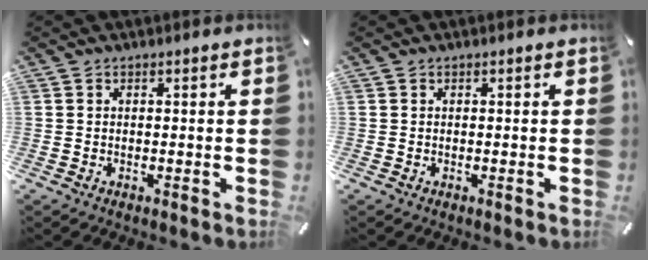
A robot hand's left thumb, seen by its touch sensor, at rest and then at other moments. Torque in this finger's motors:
{"motor_torque": [0.00, 0.00, 0.00, 0.00, 0.00]}